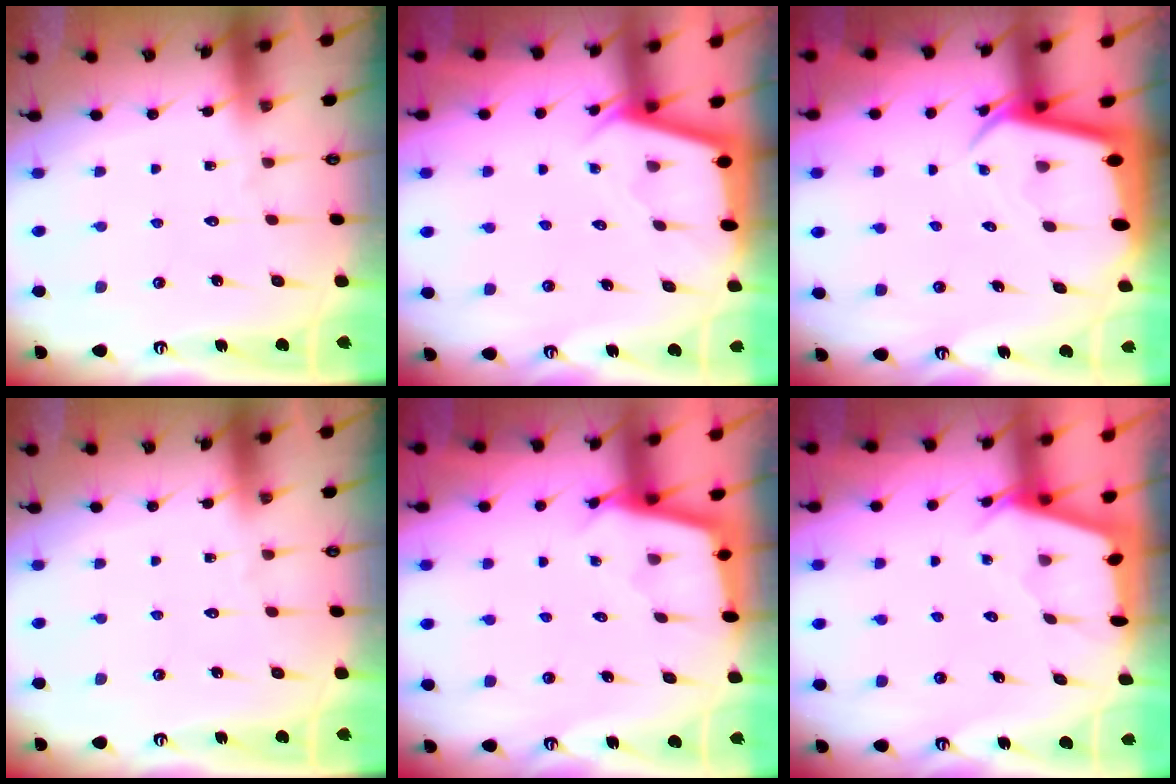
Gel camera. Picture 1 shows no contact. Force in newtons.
{"total": 2.4, "press": 2.4, "slide": 0.2}
{"total": 4.1, "press": 4.0, "slide": 0.5}
{"total": 0.0}
{"total": 2.5, "press": 2.5, "slide": 0.2}
{"total": 2.5, "press": 2.5, "slide": 0.3}